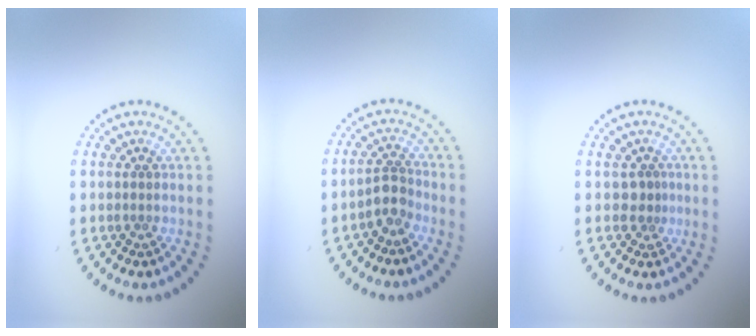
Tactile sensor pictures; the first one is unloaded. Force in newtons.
{"total": 2.3, "press": 1.9, "slide": 1.3}
{"total": 1.4, "press": 0.9, "slide": 1.1}